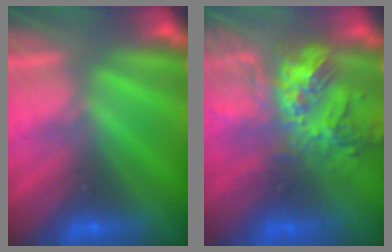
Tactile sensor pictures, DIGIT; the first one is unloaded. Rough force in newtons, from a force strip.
{"total": 7.2}